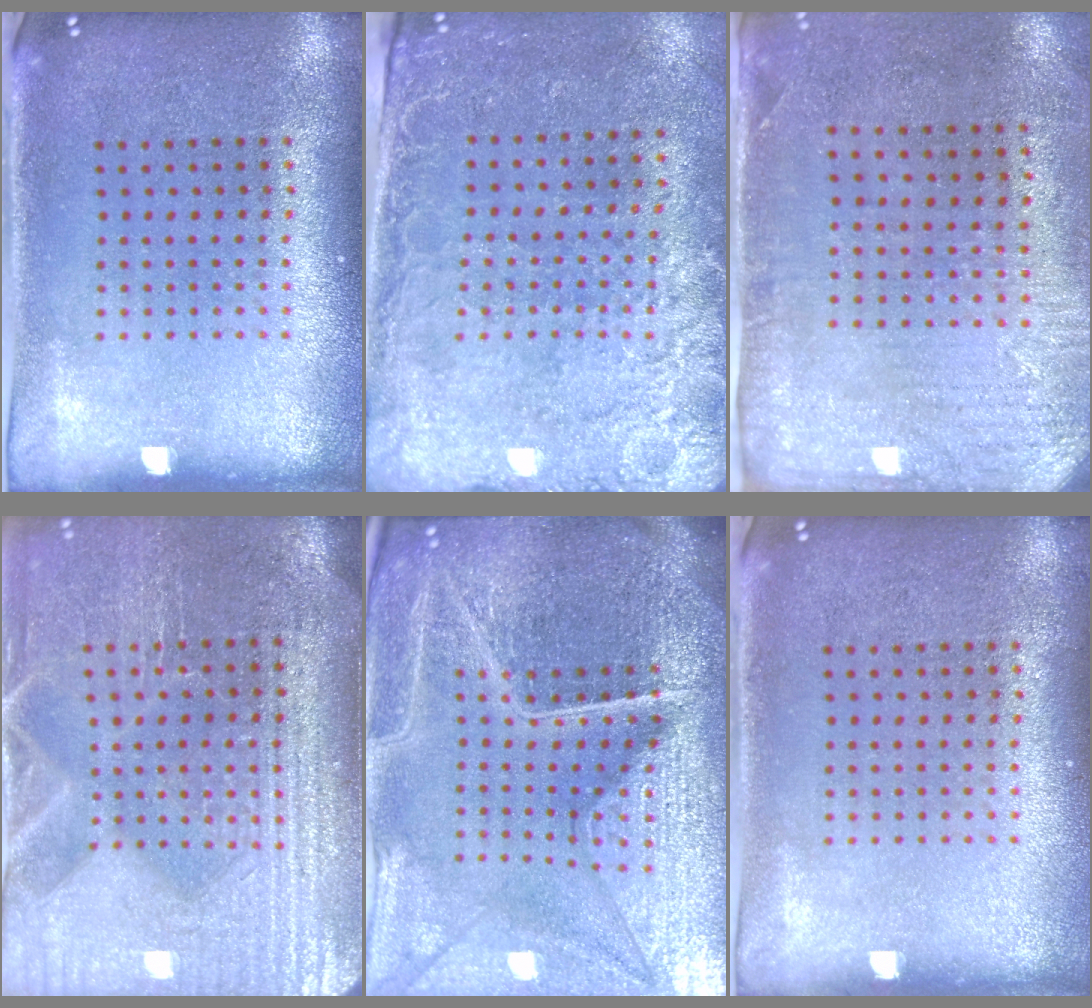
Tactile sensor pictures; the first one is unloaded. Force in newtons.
{"total": 2.6, "press": 2.2, "slide": 1.2}
{"total": 2.9, "press": 2.3, "slide": 1.7}
{"total": 4.2, "press": 3.9, "slide": 1.4}
{"total": 6.5, "press": 5.7, "slide": 3.1}
{"total": 0.0}